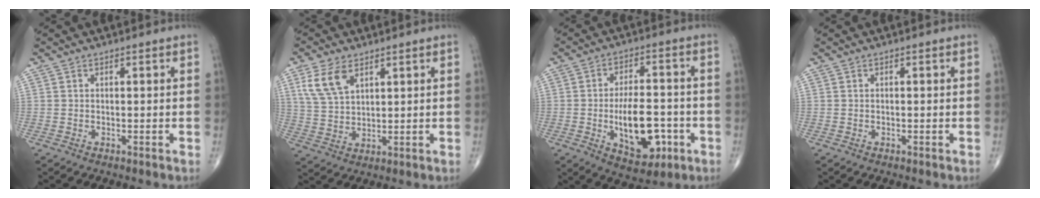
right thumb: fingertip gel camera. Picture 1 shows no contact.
{"total": 7.8, "force": [3.9, 4.3, 5.2], "torque": [-0.098, -0.009, 0.086]}
{"total": 13.7, "force": [-3.4, 7.2, 11.1], "torque": [-0.152, 0.017, -0.043]}
{"total": 0.0}